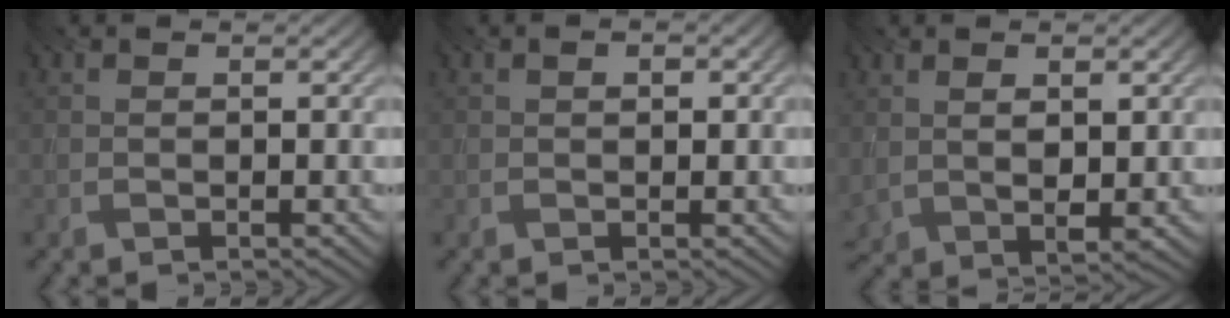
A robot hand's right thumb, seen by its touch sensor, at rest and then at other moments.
{"total": 1.3, "force": [0.3, 0.7, 1.0], "torque": [-0.016, 0.002, 0.005]}
{"total": 4.6, "force": [1.3, 2.6, 3.5], "torque": [-0.081, -0.008, 0.035]}